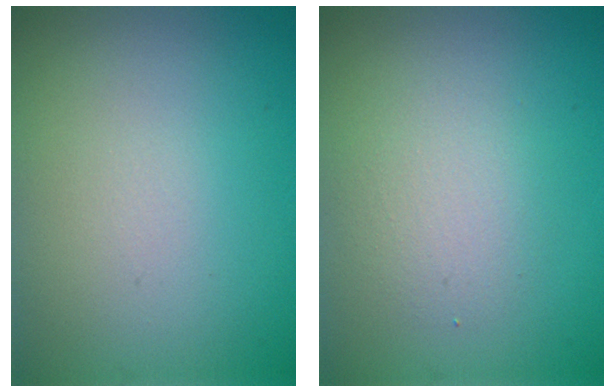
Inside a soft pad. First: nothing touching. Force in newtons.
{"total": 2.4, "press": 2.4, "slide": 0.0}